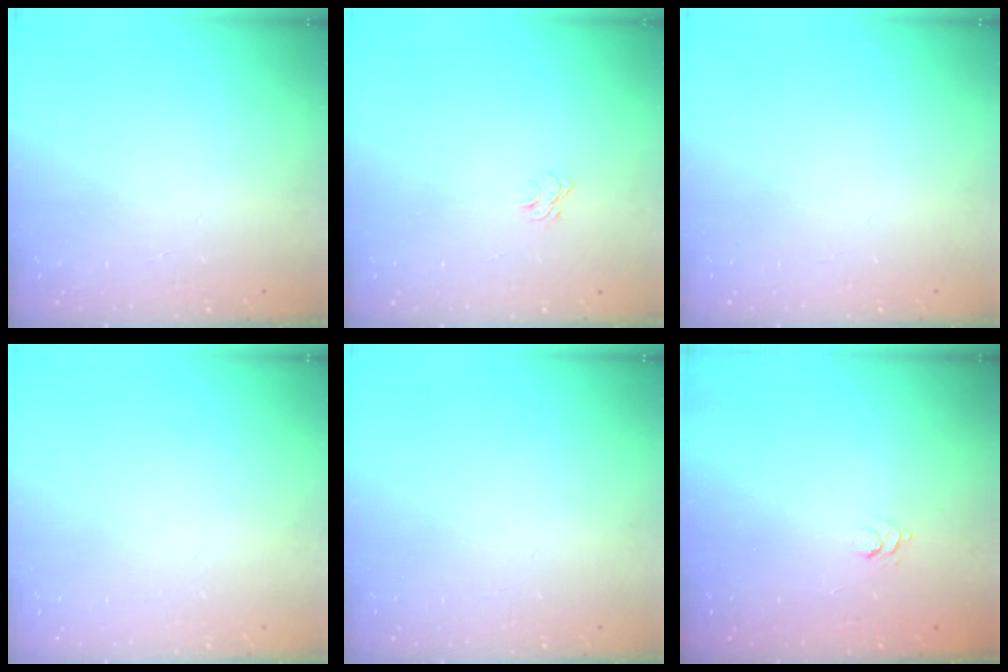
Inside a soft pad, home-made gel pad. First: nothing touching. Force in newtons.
{"total": 3.5, "press": 3.5, "slide": 0.3}
{"total": 0.0}
{"total": 0.0}
{"total": 0.0}
{"total": 2.5, "press": 2.0, "slide": 1.4}